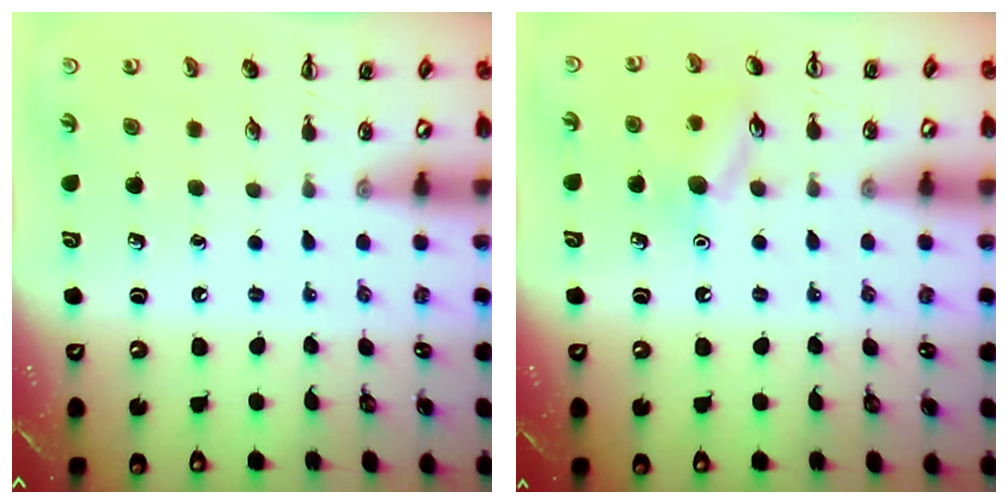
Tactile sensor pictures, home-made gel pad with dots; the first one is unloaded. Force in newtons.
{"total": 9.6, "press": 9.5, "slide": 1.4}